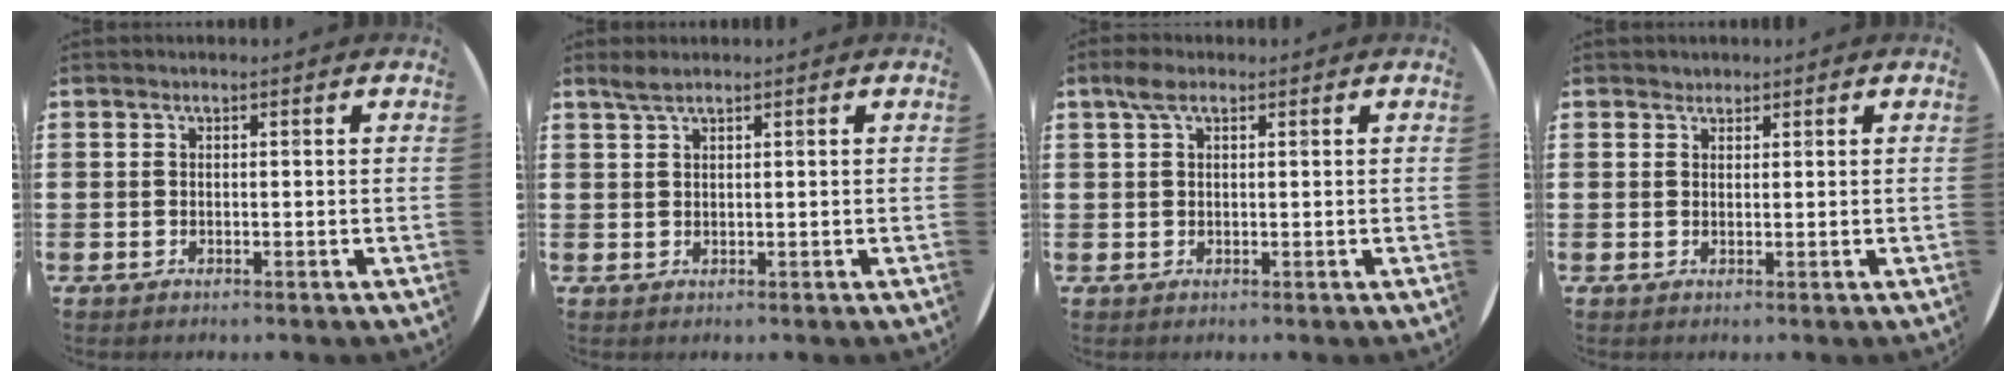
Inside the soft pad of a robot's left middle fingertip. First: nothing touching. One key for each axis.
{"total": 1.6, "fx": 1.3, "fy": 0.2, "fz": 0.8, "tx": -0.018, "ty": 0.002, "tz": 0.024}
{"total": 2.3, "fx": 1.4, "fy": 1.0, "fz": 1.5, "tx": -0.034, "ty": 0.006, "tz": 0.025}
{"total": 1.1, "fx": 1.0, "fy": 0.3, "fz": -0.1, "tx": 0.000, "ty": 0.001, "tz": 0.020}